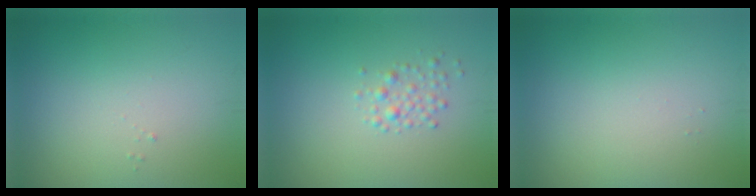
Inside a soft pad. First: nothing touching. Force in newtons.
{"total": 1.4, "press": 1.4, "slide": 0.0}
{"total": 0.0}